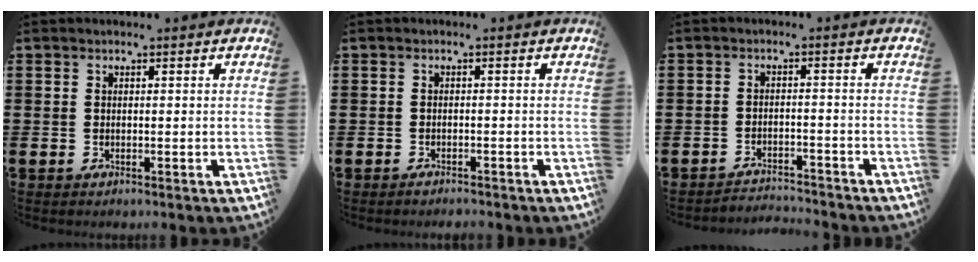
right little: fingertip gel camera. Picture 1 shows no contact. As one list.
[{"total": 0.9, "force": [-0.9, 0.1, 0.1], "torque": [-0.005, -0.001, -0.018]}, {"total": 2.4, "force": [-2.4, -0.1, -0.3], "torque": [-0.002, 0.005, -0.053]}]